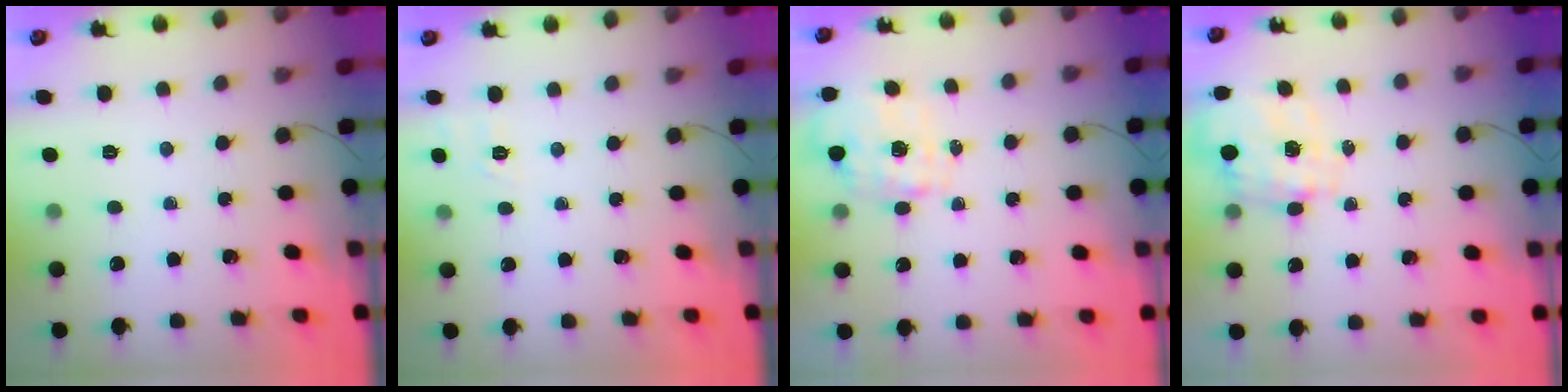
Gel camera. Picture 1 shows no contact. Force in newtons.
{"total": 1.8, "press": 0.4, "slide": 1.7}
{"total": 1.5, "press": 1.4, "slide": 0.5}
{"total": 2.7, "press": 2.6, "slide": 1.0}